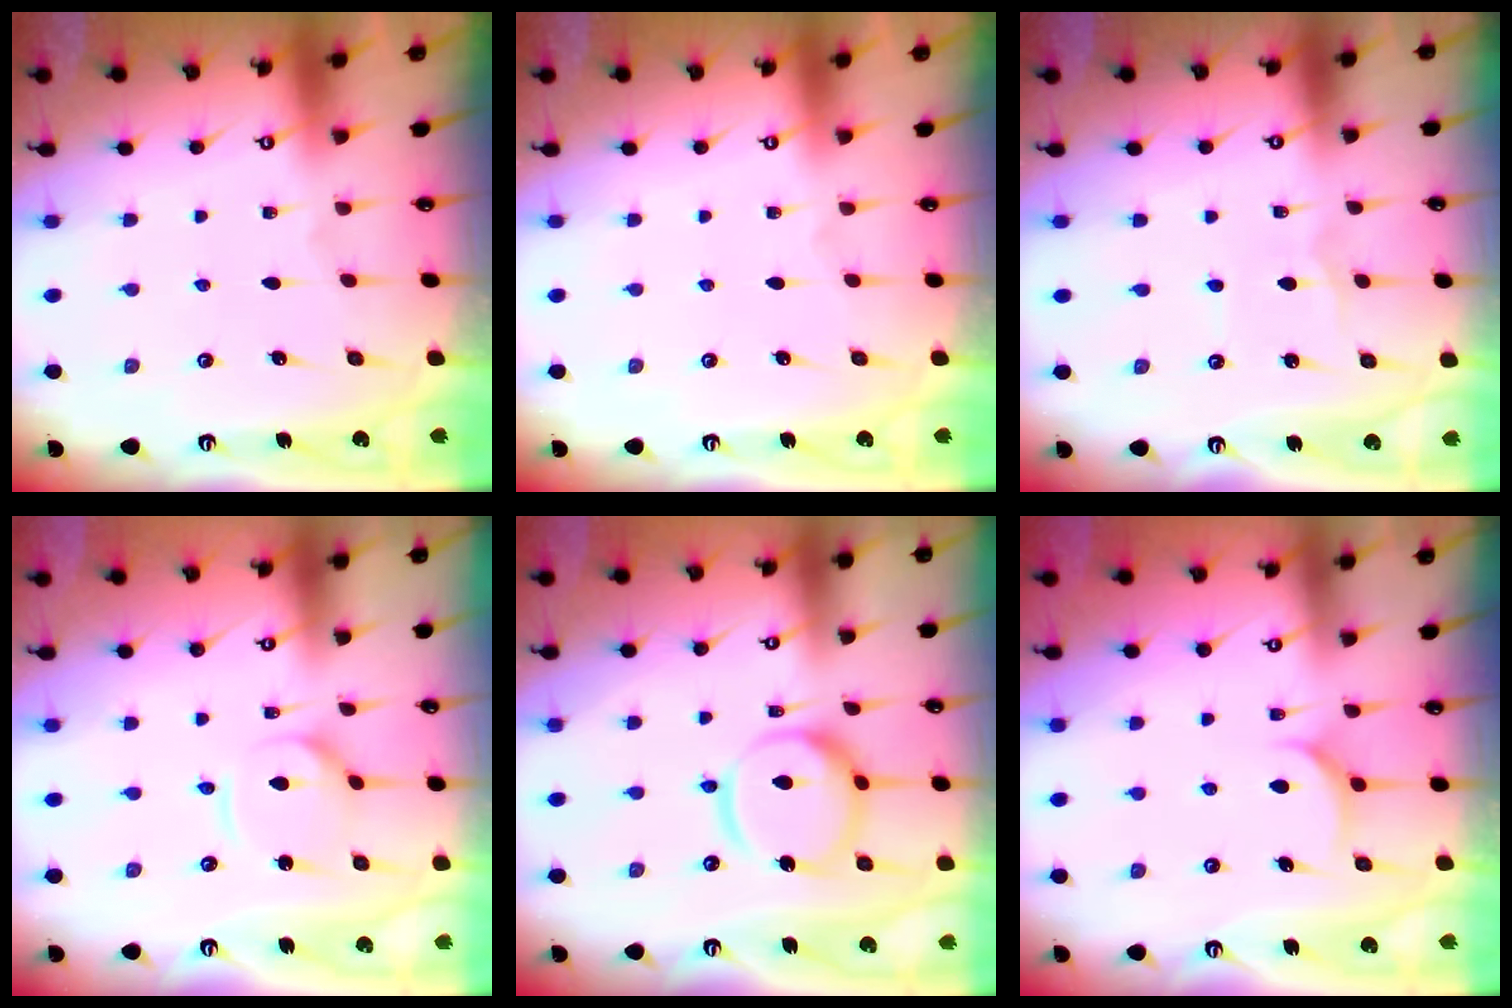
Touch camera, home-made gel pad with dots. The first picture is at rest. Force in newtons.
{"total": 0.0}
{"total": 1.3, "press": 1.3, "slide": 0.1}
{"total": 5.4, "press": 5.4, "slide": 0.4}
{"total": 13.7, "press": 13.7, "slide": 1.3}
{"total": 6.1, "press": 6.1, "slide": 0.6}